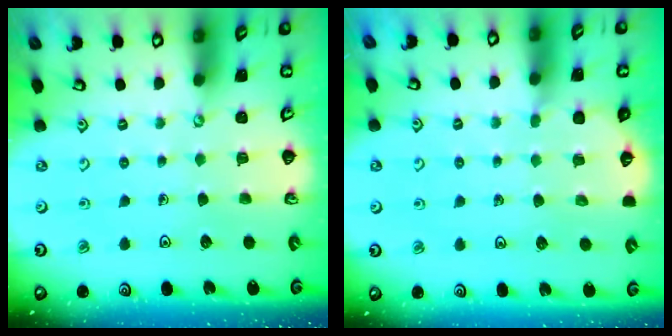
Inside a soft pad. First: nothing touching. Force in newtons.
{"total": 4.7, "press": 4.7, "slide": 0.7}